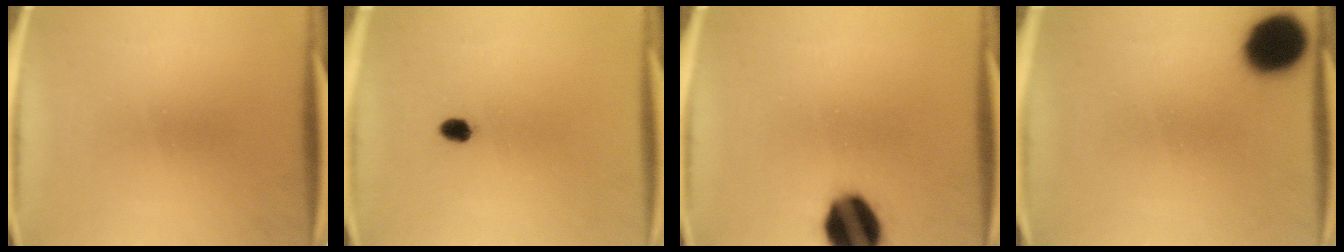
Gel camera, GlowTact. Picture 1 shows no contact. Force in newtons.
{"total": 2.1}
{"total": 14.3}
{"total": 13.7}